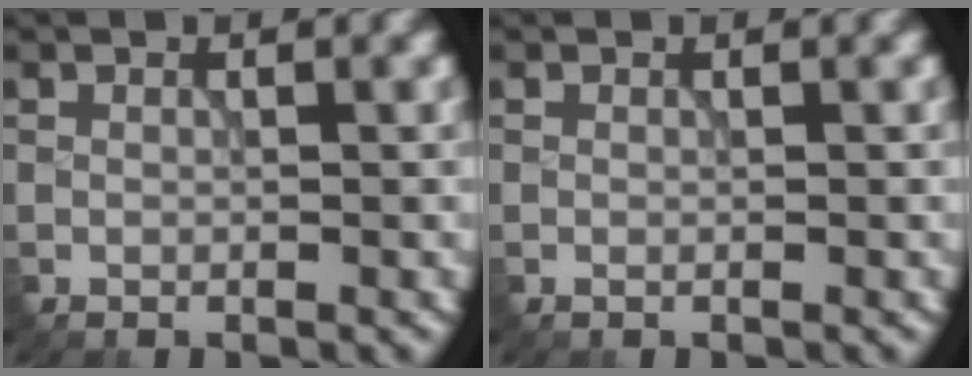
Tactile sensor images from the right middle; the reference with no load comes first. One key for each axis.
{"total": 0.0}